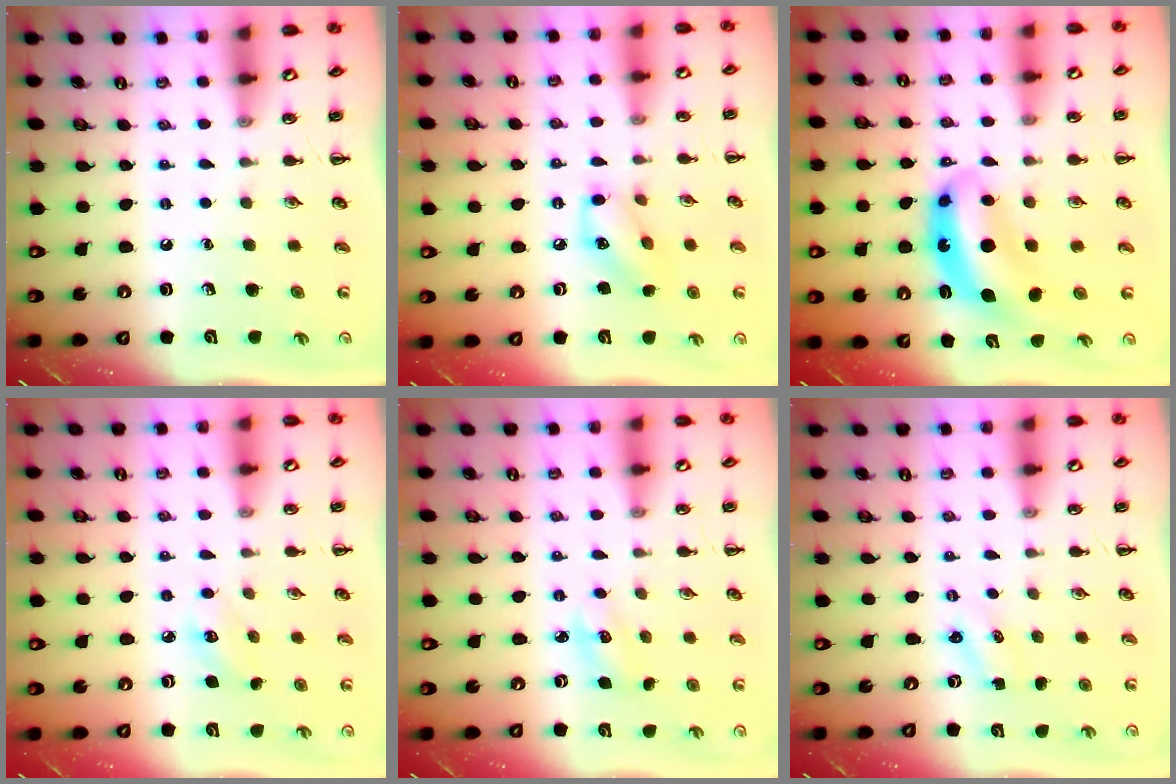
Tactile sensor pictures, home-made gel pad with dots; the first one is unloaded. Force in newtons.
{"total": 9.3, "press": 9.3, "slide": 0.3}
{"total": 8.8, "press": 8.5, "slide": 2.1}
{"total": 3.2, "press": 3.2, "slide": 0.7}
{"total": 3.8, "press": 3.6, "slide": 1.1}
{"total": 0.9, "press": 0.8, "slide": 0.3}